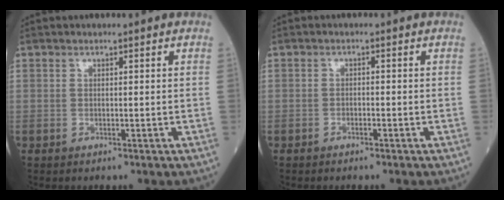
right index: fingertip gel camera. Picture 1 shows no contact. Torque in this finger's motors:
{"motor_torque": [-0.03, 0.02, -0.05, -0.01]}